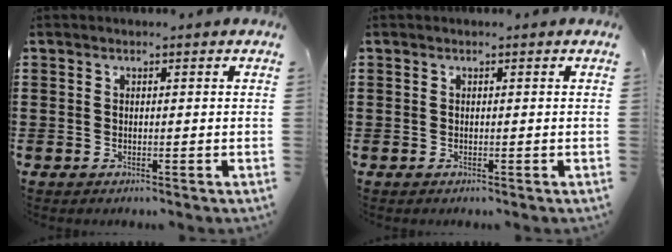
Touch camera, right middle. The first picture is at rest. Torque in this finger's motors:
{"motor_torque": [-0.24, 0.13, 0.00, -0.01]}